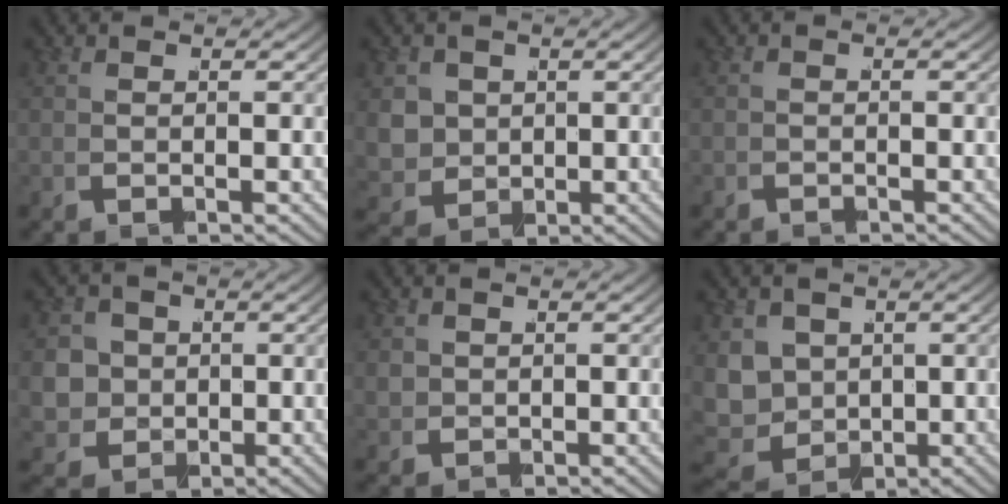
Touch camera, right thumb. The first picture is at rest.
{"total": 6.2, "force": [-0.3, 5.3, 3.2], "torque": [-0.095, -0.047, 0.009]}
{"total": 0.9, "force": [-0.8, 0.1, -0.3], "torque": [0.003, -0.006, -0.020]}
{"total": 8.4, "force": [-0.9, 7.4, 4.0], "torque": [-0.104, -0.044, -0.010]}
{"total": 1.7, "force": [0.4, 1.5, 0.6], "torque": [-0.024, -0.016, 0.018]}
{"total": 8.9, "force": [-1.9, 7.5, 4.4], "torque": [-0.132, -0.067, -0.015]}